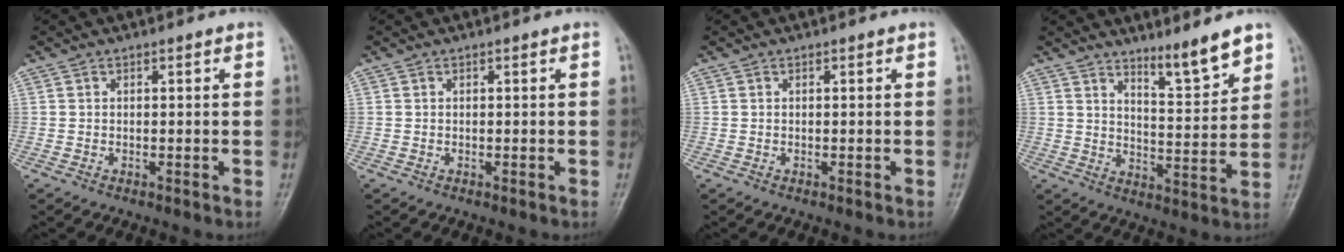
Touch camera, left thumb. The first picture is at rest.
{"total": 0.0}
{"total": 0.0}
{"total": 8.1, "force": [6.5, 0.9, 4.8], "torque": [-0.070, -0.062, 0.109]}